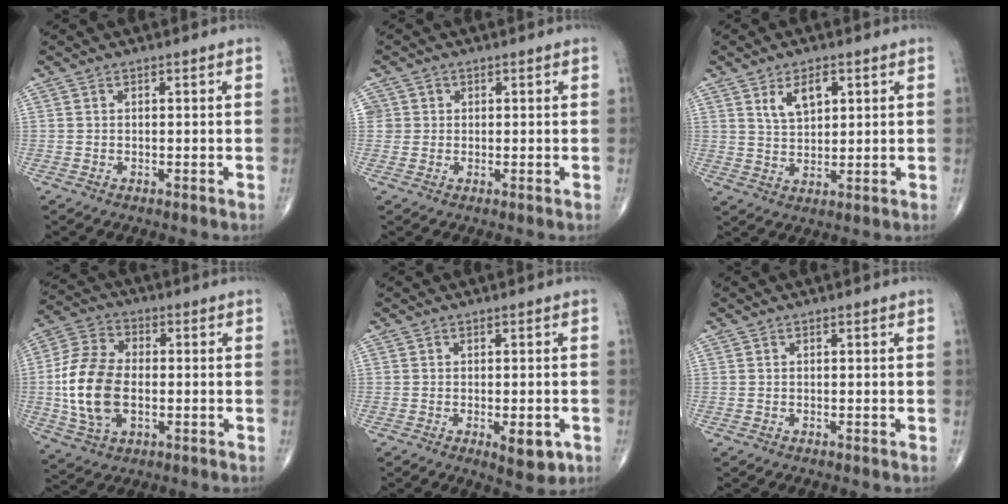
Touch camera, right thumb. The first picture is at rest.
{"total": 2.4, "force": [0.4, 2.4, 0.1], "torque": [0.015, 0.003, 0.005]}
{"total": 5.9, "force": [2.7, 3.2, 4.2], "torque": [-0.063, -0.016, 0.053]}
{"total": 14.7, "force": [-1.3, 9.0, 11.5], "torque": [-0.233, 0.010, -0.023]}
{"total": 5.1, "force": [-1.7, 2.2, 4.3], "torque": [-0.046, -0.005, -0.015]}
{"total": 0.0}